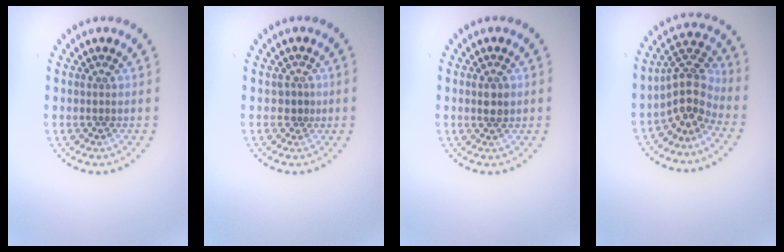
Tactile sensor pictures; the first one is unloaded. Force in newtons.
{"total": 0.9, "press": 0.6, "slide": 0.6}
{"total": 1.4, "press": 1.4, "slide": 0.3}
{"total": 3.9, "press": 3.0, "slide": 2.5}